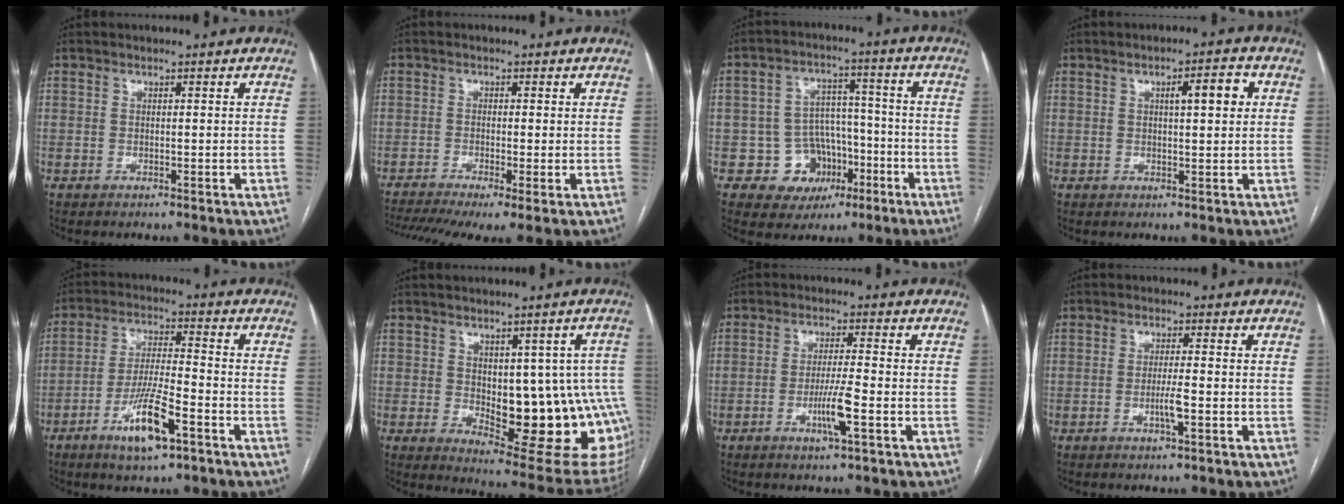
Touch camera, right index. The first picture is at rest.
{"total": 10.0, "force": [-6.2, 2.0, 7.6], "torque": [-0.139, -0.009, -0.101]}
{"total": 8.7, "force": [-3.3, 7.8, 1.8], "torque": [-0.010, 0.029, -0.039]}
{"total": 4.7, "force": [1.3, 0.9, 4.4], "torque": [-0.068, 0.009, 0.019]}
{"total": 10.1, "force": [-5.3, 1.5, 8.4], "torque": [-0.164, -0.010, -0.095]}
{"total": 18.3, "force": [-1.5, 7.0, 16.8], "torque": [-0.148, 0.009, 0.008]}
{"total": 3.8, "force": [-1.4, 0.1, 3.5], "torque": [-0.066, -0.005, -0.026]}
{"total": 3.0, "force": [-1.0, 0.0, 2.8], "torque": [-0.055, -0.004, -0.019]}